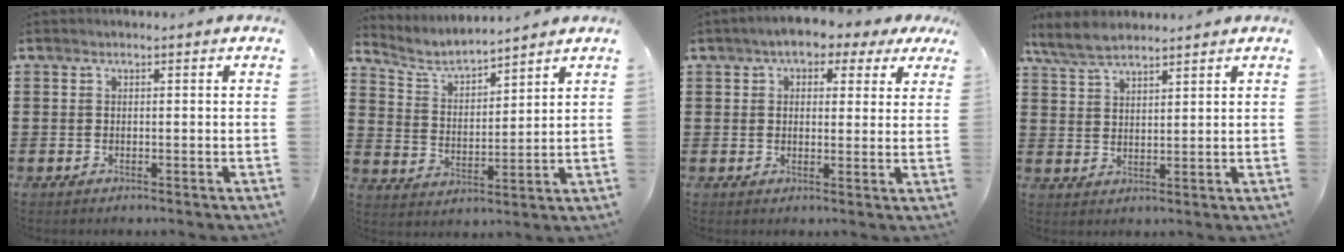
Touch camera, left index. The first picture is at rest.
{"total": 5.0, "force": [4.7, 0.8, 1.4], "torque": [-0.050, -0.025, 0.079]}
{"total": 4.2, "force": [2.8, 2.1, 2.4], "torque": [-0.051, 0.003, 0.045]}
{"total": 5.4, "force": [4.6, 1.6, 2.4], "torque": [-0.060, -0.005, 0.087]}